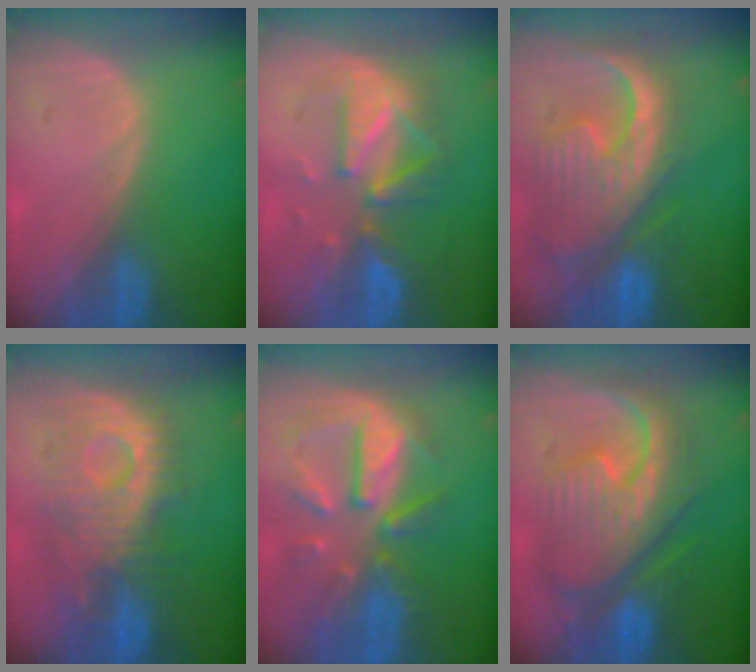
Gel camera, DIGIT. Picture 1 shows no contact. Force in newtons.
{"total": 8.2, "press": 8.2, "slide": 0.3}
{"total": 13.1, "press": 11.2, "slide": 6.7}
{"total": 10.2, "press": 9.9, "slide": 2.6}
{"total": 10.2, "press": 9.3, "slide": 4.2}
{"total": 12.4, "press": 12.3, "slide": 1.3}